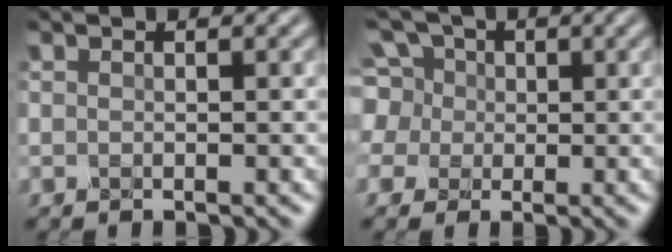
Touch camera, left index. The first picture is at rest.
{"total": 4.3, "force": [0.8, 4.1, 0.9], "torque": [-0.054, 0.028, 0.001]}